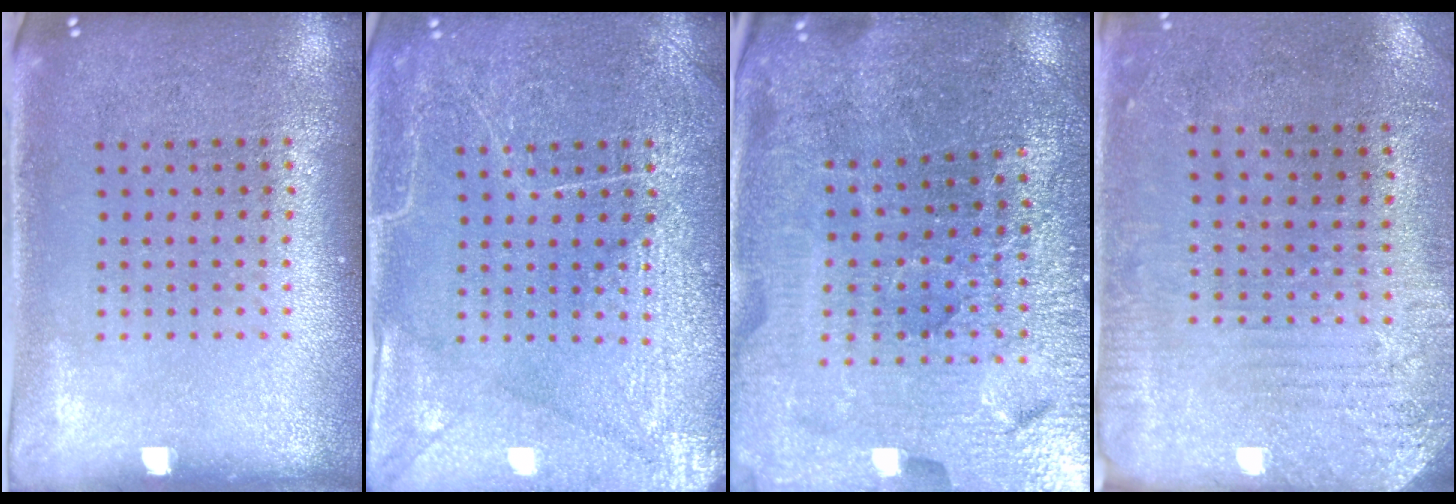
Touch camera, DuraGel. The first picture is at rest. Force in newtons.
{"total": 5.0, "press": 4.9, "slide": 0.5}
{"total": 4.4, "press": 4.2, "slide": 1.1}
{"total": 2.8, "press": 2.4, "slide": 1.4}